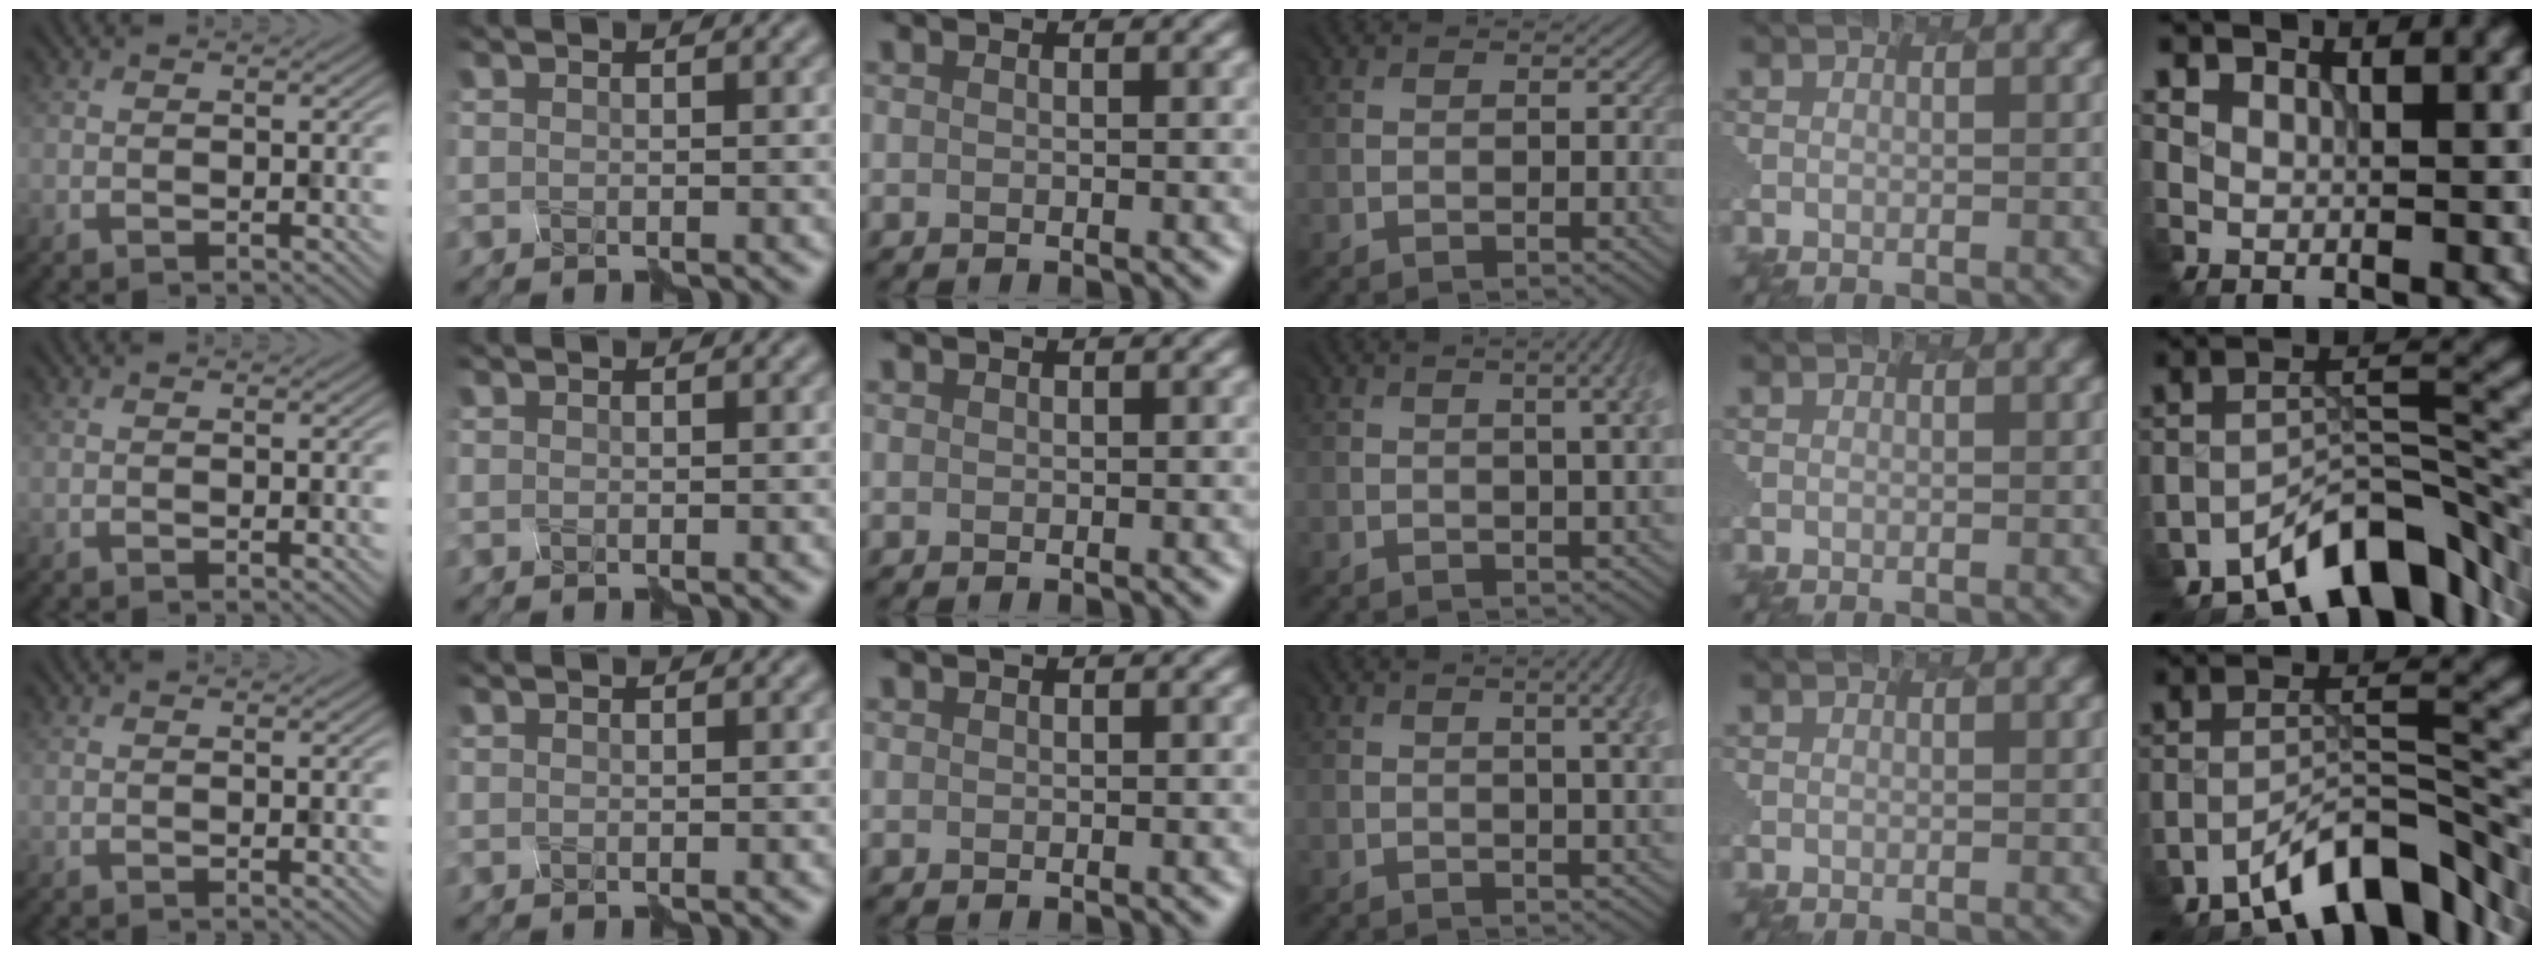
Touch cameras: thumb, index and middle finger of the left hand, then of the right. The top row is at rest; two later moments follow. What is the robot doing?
{"motion": "disassemble", "object": "spray bottle"}